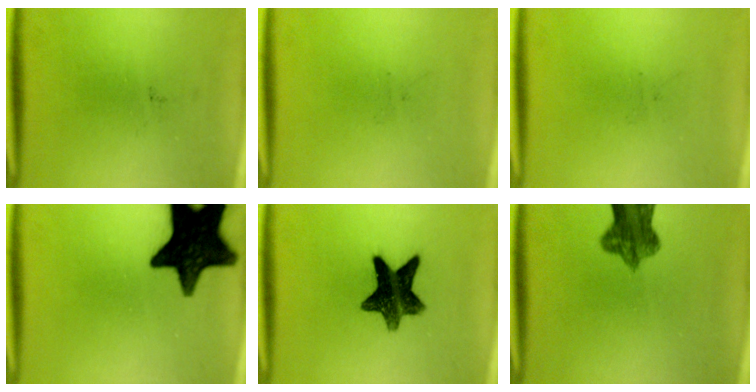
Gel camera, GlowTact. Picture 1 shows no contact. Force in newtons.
{"total": 0.0}
{"total": 0.0}
{"total": 17.6}
{"total": 11.3}
{"total": 7.6}